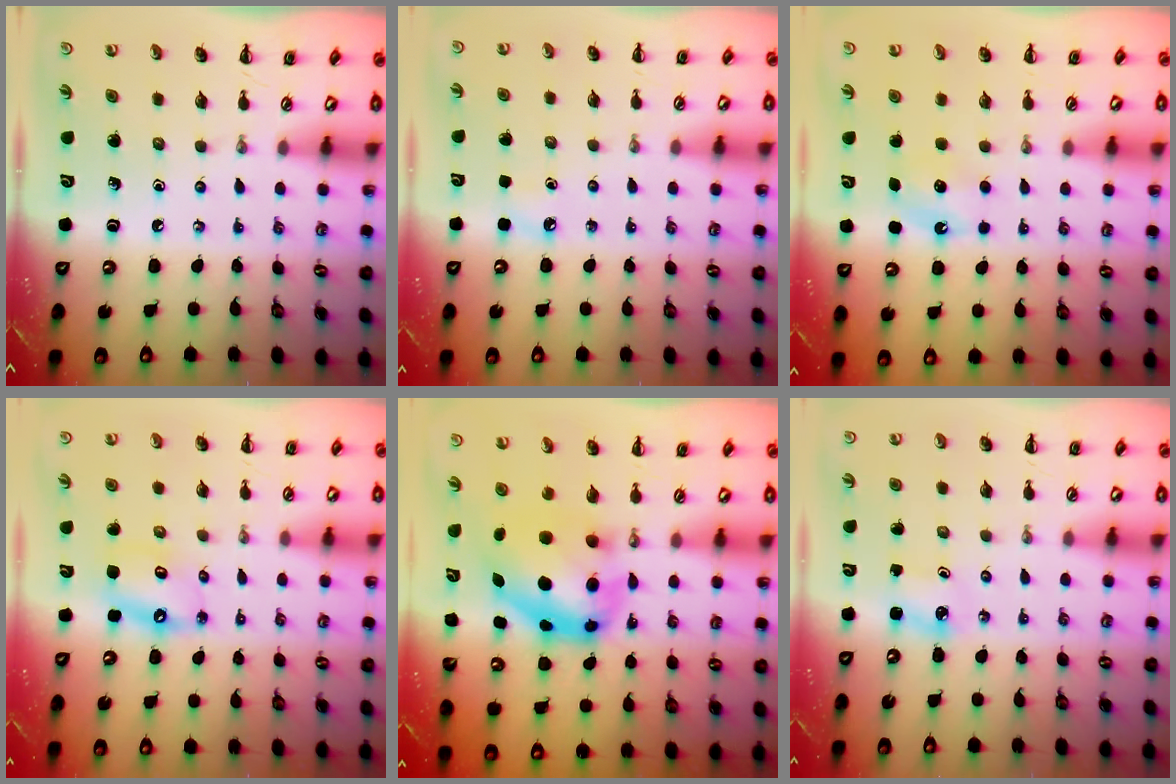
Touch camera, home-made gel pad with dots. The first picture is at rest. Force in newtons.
{"total": 2.8, "press": 2.6, "slide": 1.0}
{"total": 4.6, "press": 4.5, "slide": 1.3}
{"total": 8.9, "press": 8.6, "slide": 2.1}
{"total": 8.0, "press": 7.8, "slide": 2.0}
{"total": 1.9, "press": 1.8, "slide": 0.3}